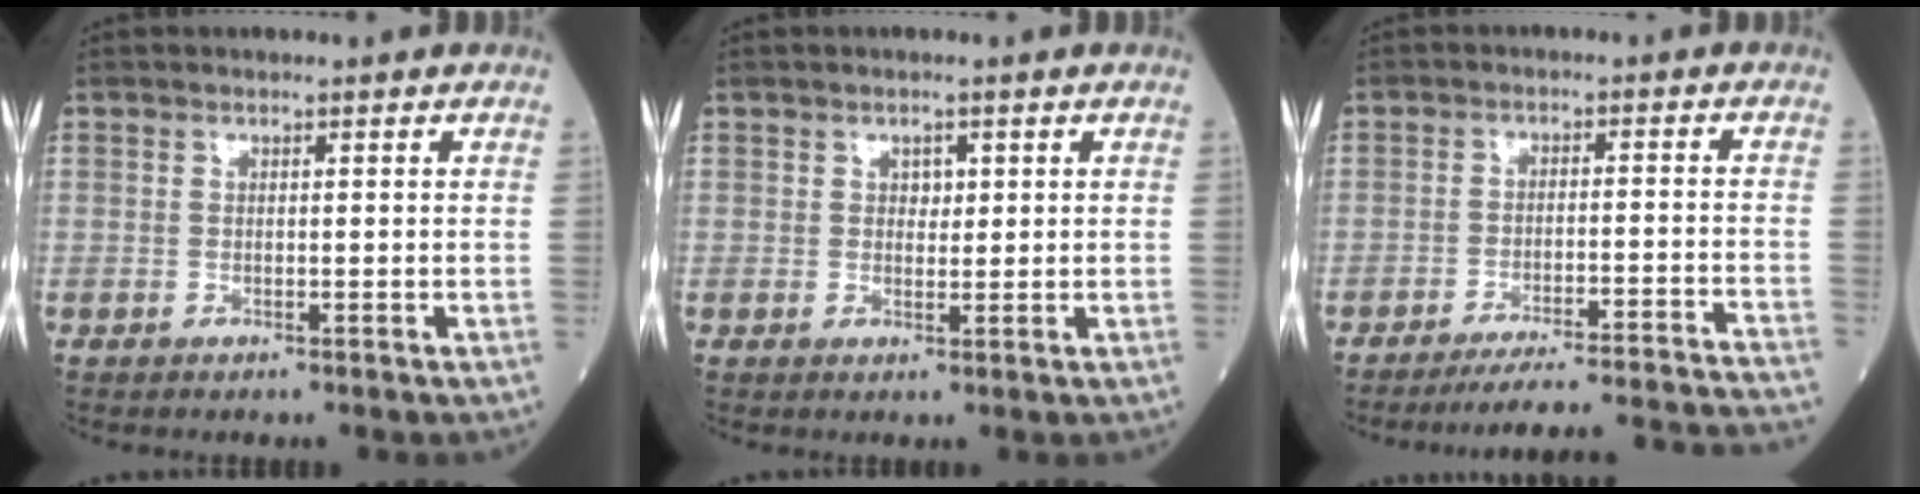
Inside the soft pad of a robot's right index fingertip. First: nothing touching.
{"total": 1.6, "force": [0.6, 1.1, 1.0], "torque": [-0.009, -0.002, 0.008]}
{"total": 22.1, "force": [-21.0, -1.9, 6.7], "torque": [-0.046, -0.029, -0.274]}